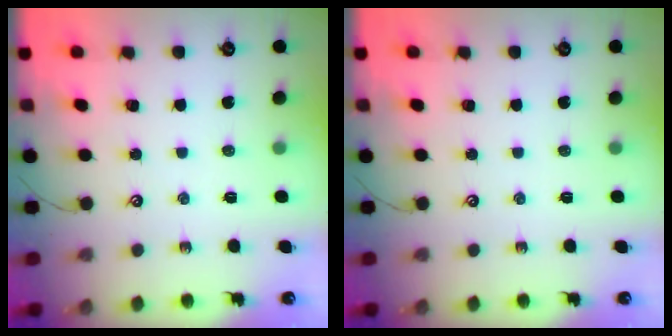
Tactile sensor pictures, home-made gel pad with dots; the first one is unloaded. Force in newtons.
{"total": 0.0}